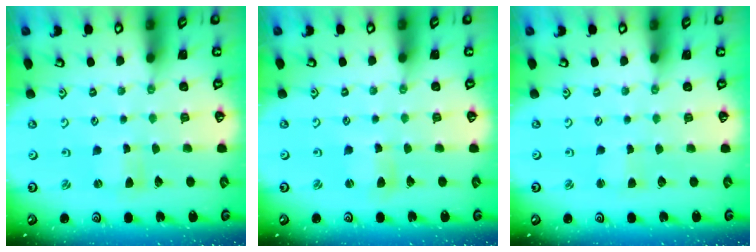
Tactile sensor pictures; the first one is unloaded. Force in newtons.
{"total": 2.6, "press": 2.5, "slide": 0.3}
{"total": 2.3, "press": 2.3, "slide": 0.3}